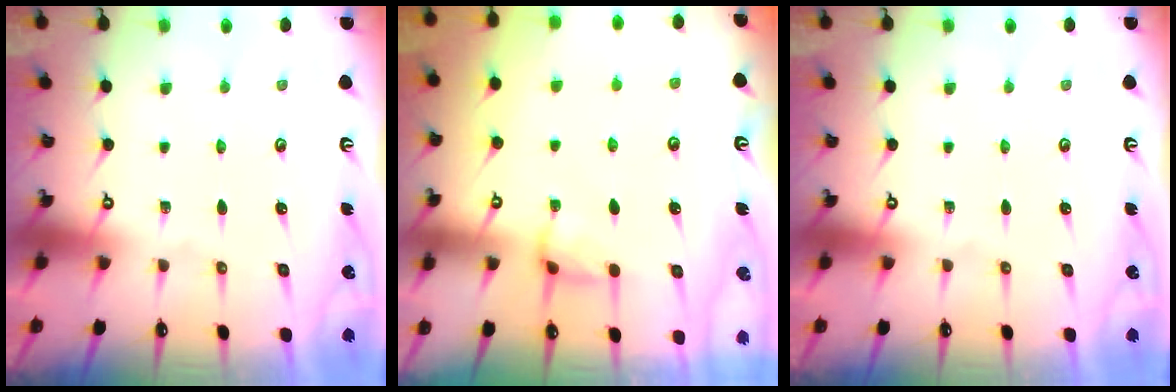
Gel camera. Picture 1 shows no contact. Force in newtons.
{"total": 2.2, "press": 2.1, "slide": 0.6}
{"total": 0.0}